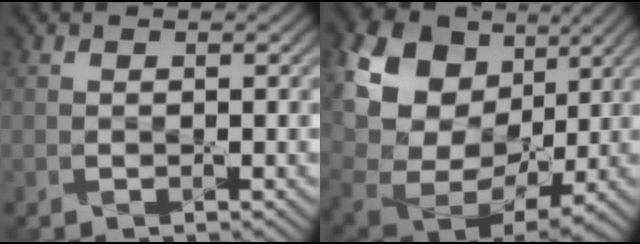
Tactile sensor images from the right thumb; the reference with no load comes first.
{"total": 20.8, "force": [8.5, 15.6, 10.8], "torque": [-0.294, 0.047, 0.169]}